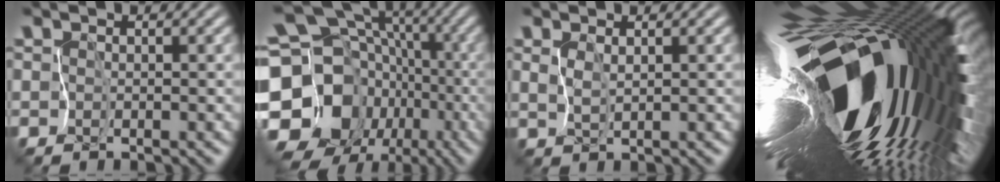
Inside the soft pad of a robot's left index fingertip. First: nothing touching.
{"total": 18.8, "force": [-5.1, 15.3, 9.7], "torque": [-0.207, -0.009, -0.085]}
{"total": 0.9, "force": [0.5, -0.8, 0.2], "torque": [-0.025, -0.006, 0.025]}
{"total": 20.0, "force": [-1.1, 7.1, 18.6], "torque": [-0.331, -0.049, -0.014]}